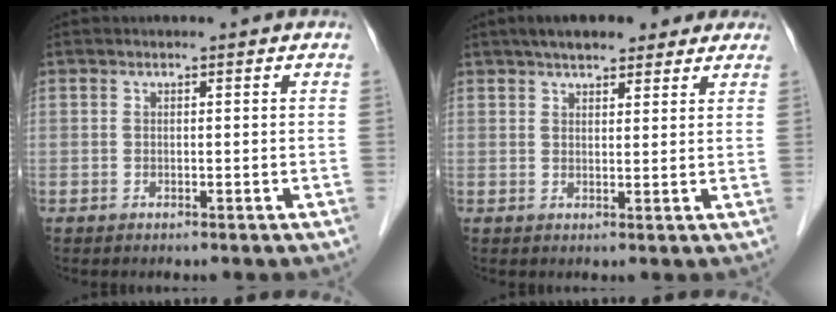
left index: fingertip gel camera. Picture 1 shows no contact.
{"total": 8.8, "force": [6.9, 3.0, 4.6], "torque": [-0.058, 0.030, 0.097]}